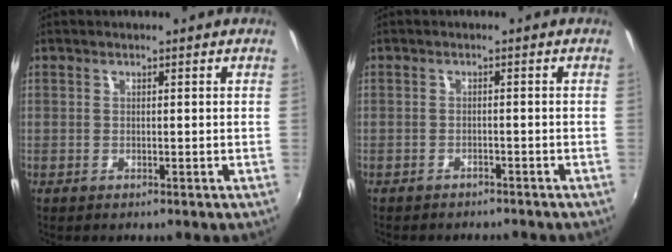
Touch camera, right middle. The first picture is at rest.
{"total": 3.3, "force": [-3.0, 1.0, 0.8], "torque": [-0.027, -0.012, -0.044]}